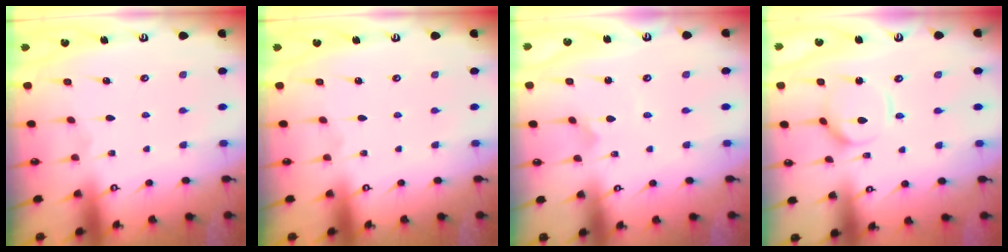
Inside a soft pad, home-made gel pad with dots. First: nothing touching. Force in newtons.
{"total": 0.0}
{"total": 1.0, "press": 1.0, "slide": 0.0}
{"total": 7.8, "press": 7.7, "slide": 0.6}